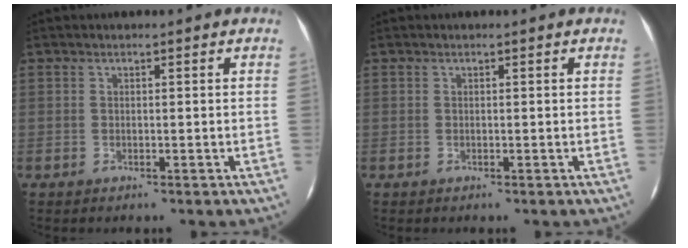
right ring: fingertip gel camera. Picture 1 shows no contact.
{"total": 0.0}